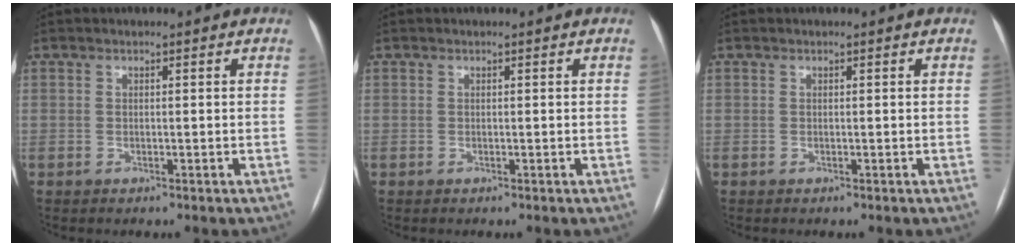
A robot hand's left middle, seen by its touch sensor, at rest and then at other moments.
{"total": 0.0}
{"total": 0.0}